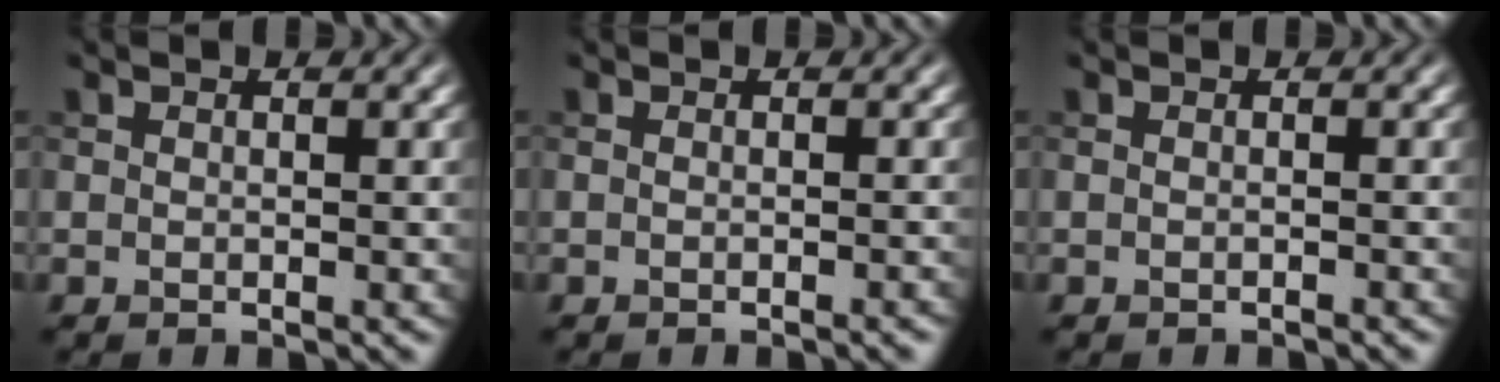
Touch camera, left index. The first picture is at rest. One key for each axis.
{"total": 1.0, "fx": -0.4, "fy": 0.3, "fz": 0.9, "tx": -0.007, "ty": -0.003, "tz": -0.012}
{"total": 0.7, "fx": -0.6, "fy": 0.0, "fz": 0.3, "tx": -0.002, "ty": -0.001, "tz": -0.013}